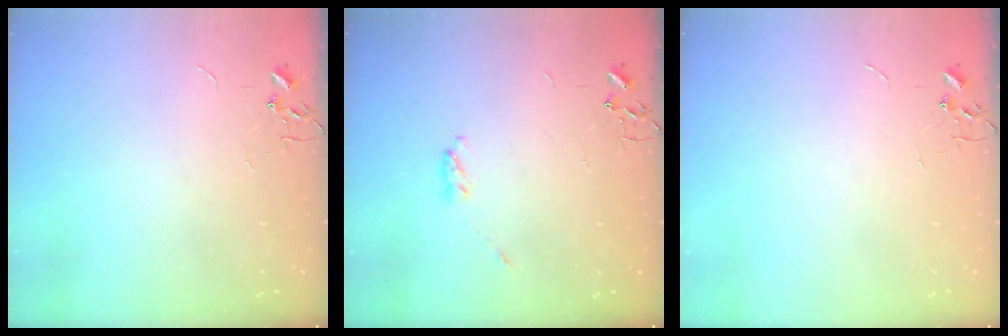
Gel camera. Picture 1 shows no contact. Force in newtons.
{"total": 3.3, "press": 3.3, "slide": 0.5}
{"total": 0.0}